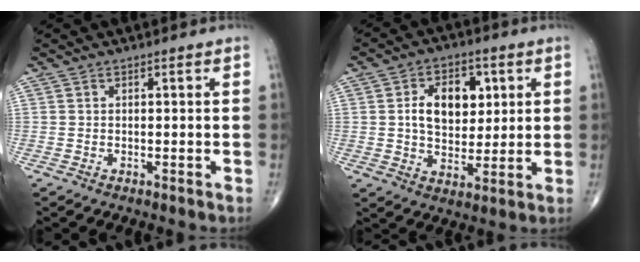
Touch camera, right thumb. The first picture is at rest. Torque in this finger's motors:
{"motor_torque": [0.04, 0.27, 0.72, 0.11, 0.23]}